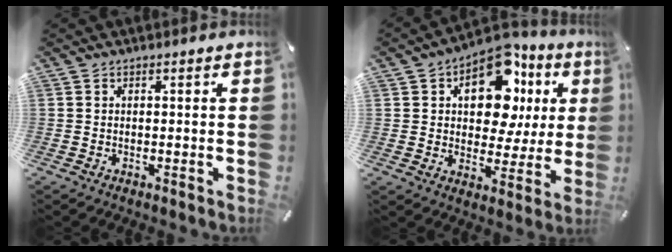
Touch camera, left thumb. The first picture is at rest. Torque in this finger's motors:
{"motor_torque": [2.55, 2.46, 1.14, -1.22, 0.39]}